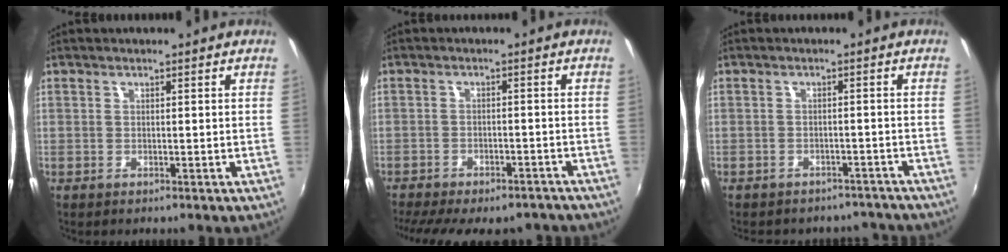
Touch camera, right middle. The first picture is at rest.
{"total": 15.2, "force": [-12.7, 5.0, 6.7], "torque": [-0.143, -0.025, -0.166]}
{"total": 9.7, "force": [-8.4, 4.2, 2.3], "torque": [-0.057, 0.001, -0.099]}